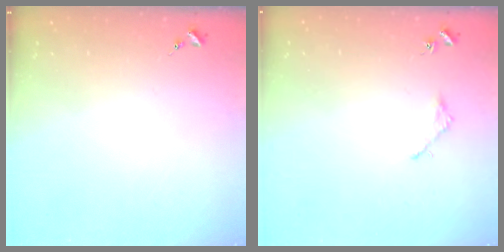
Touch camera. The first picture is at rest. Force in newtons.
{"total": 1.6, "press": 1.6, "slide": 0.2}